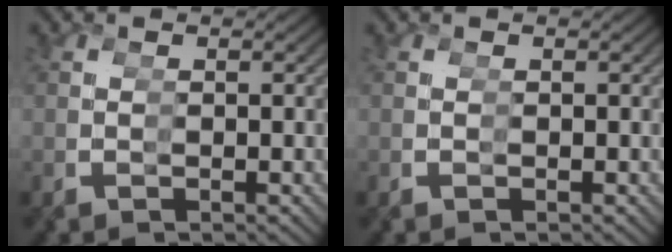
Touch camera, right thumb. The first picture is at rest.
{"total": 0.0}